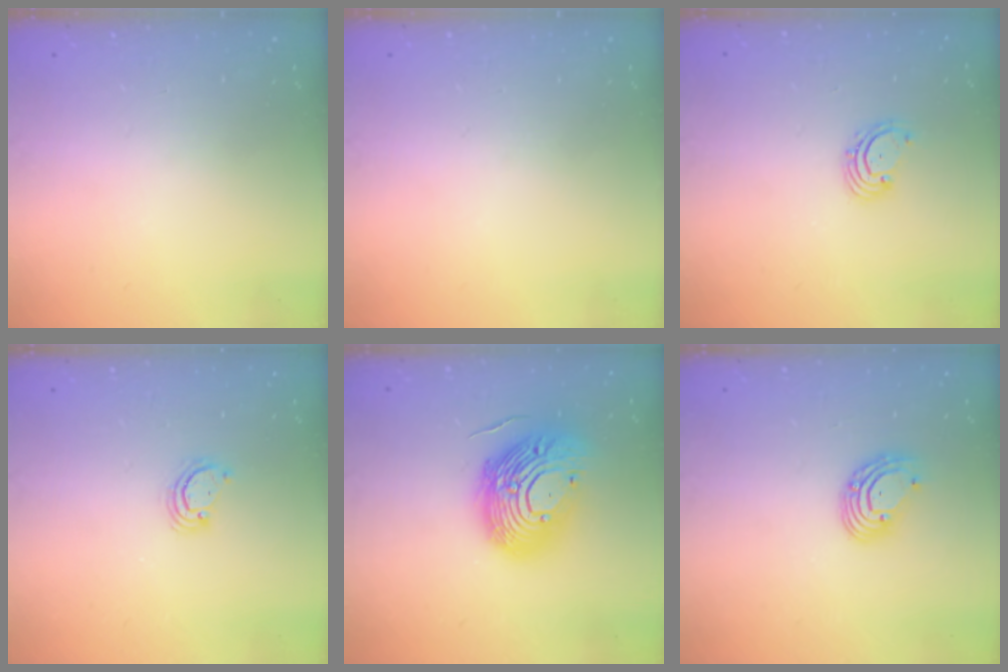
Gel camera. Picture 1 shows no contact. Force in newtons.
{"total": 0.0}
{"total": 1.8, "press": 1.7, "slide": 0.7}
{"total": 2.6, "press": 2.6, "slide": 0.3}
{"total": 19.5, "press": 19.3, "slide": 3.1}
{"total": 6.5, "press": 6.4, "slide": 0.8}